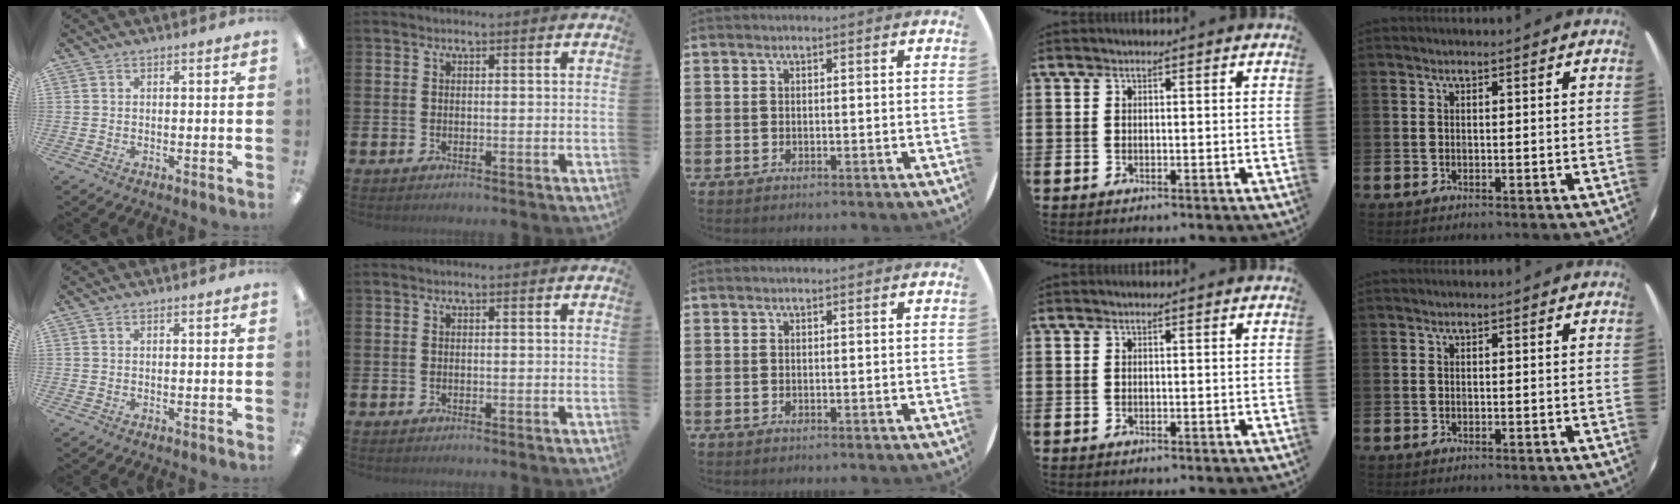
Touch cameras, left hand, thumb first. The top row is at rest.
{}